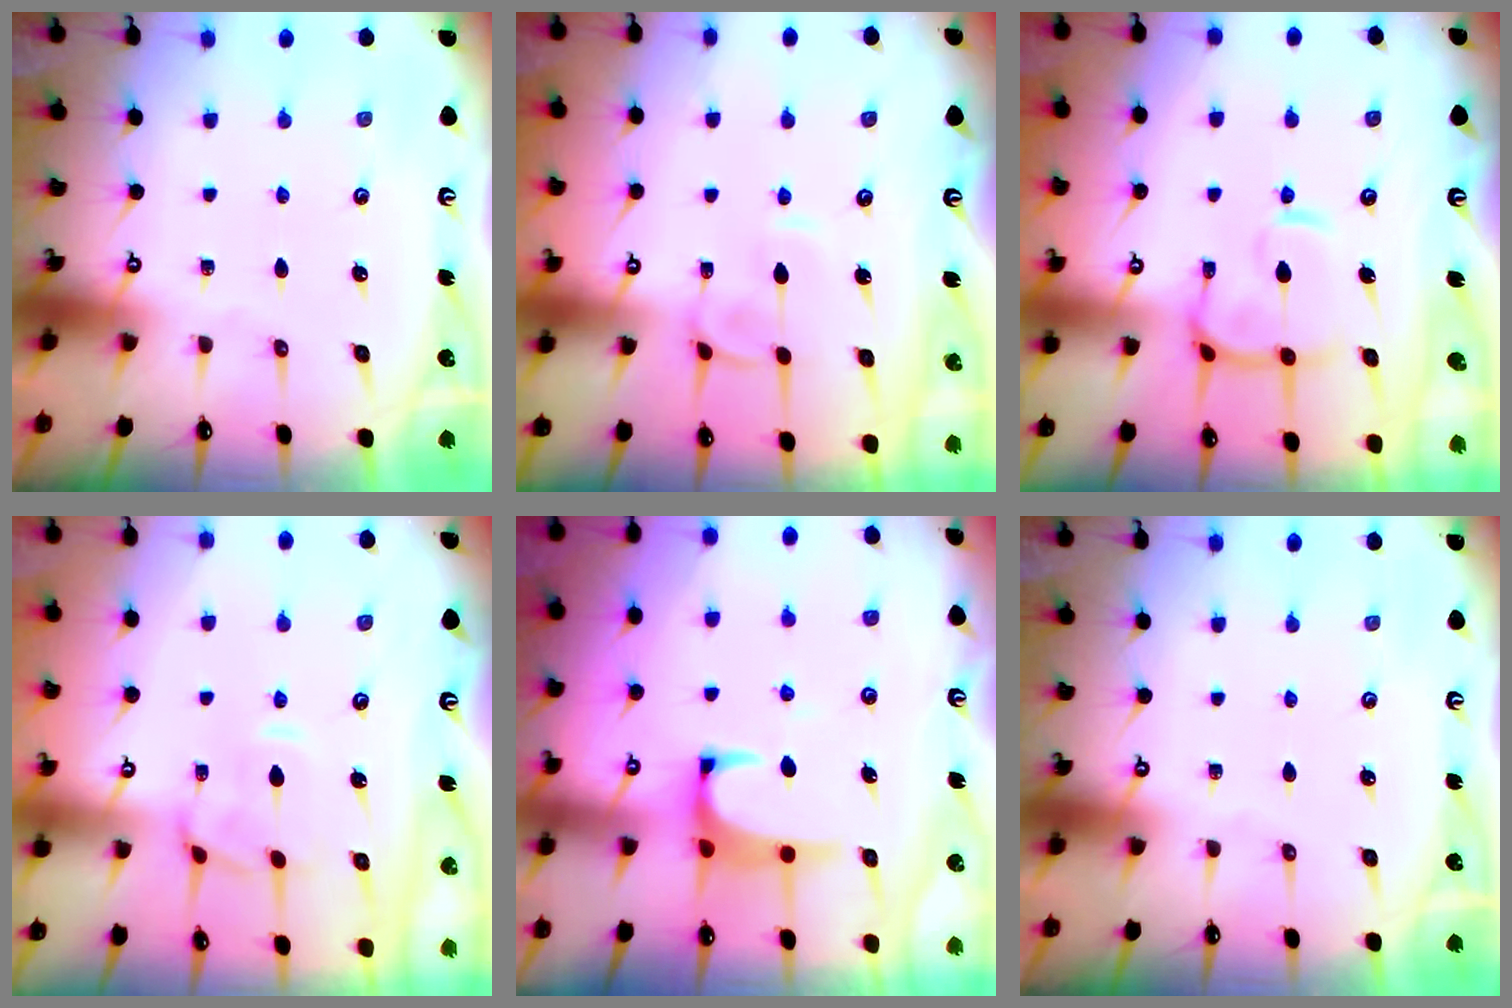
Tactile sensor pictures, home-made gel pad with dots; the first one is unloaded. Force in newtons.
{"total": 2.5, "press": 2.4, "slide": 0.8}
{"total": 7.7, "press": 7.6, "slide": 1.2}
{"total": 2.6, "press": 2.4, "slide": 1.0}
{"total": 1.4, "press": 1.3, "slide": 0.6}
{"total": 0.0}